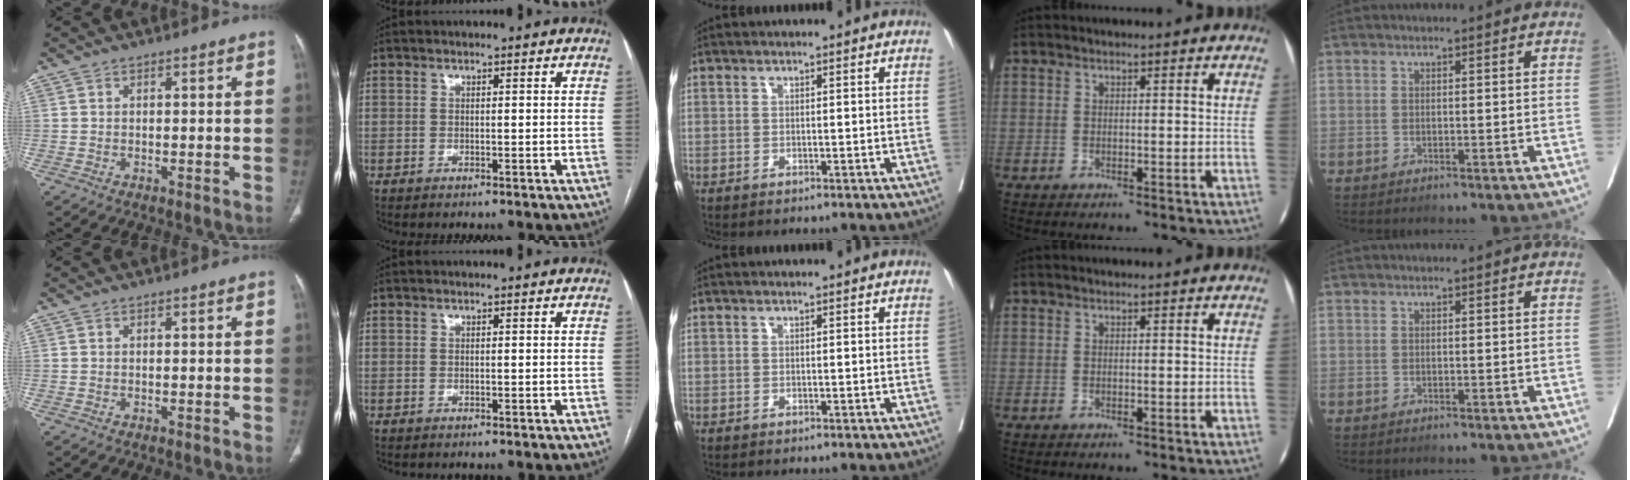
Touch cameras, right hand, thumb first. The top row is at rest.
{}